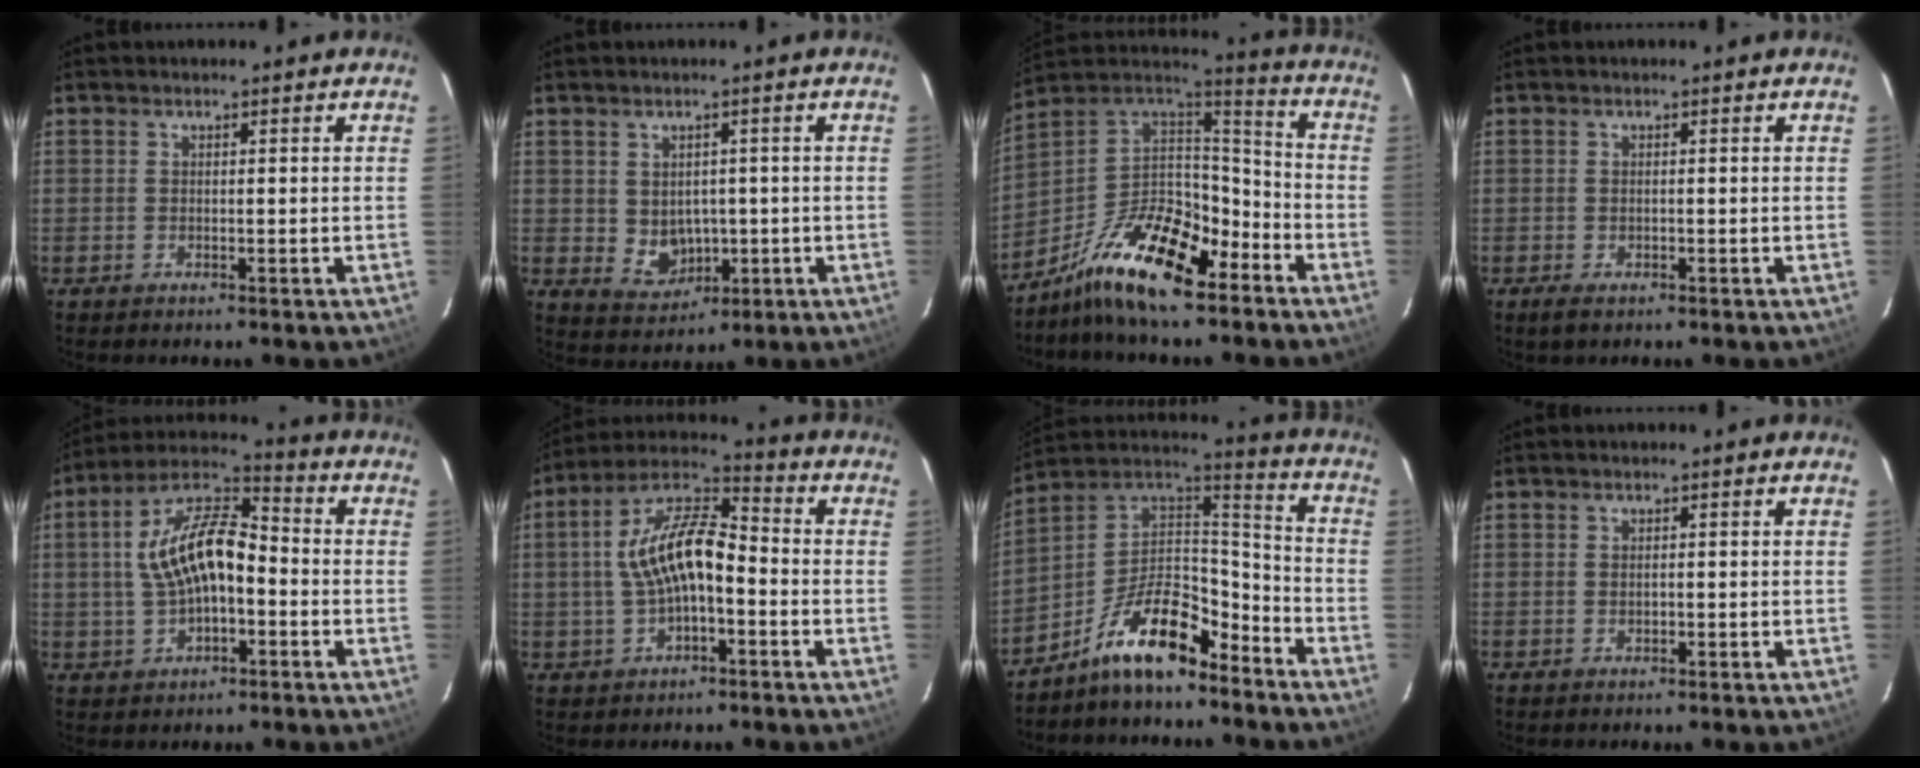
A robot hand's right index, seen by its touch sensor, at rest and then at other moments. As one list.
[{"total": 5.5, "force": [-0.2, 4.8, 2.7], "torque": [-0.052, 0.001, 0.016]}, {"total": 18.5, "force": [-11.6, 7.3, 12.5], "torque": [-0.239, 0.010, -0.215]}, {"total": 2.0, "force": [-1.2, 0.9, 1.3], "torque": [-0.027, -0.005, -0.020]}, {"total": 13.4, "force": [-1.0, 6.5, 11.6], "torque": [-0.228, 0.025, -0.017]}, {"total": 12.5, "force": [-1.6, 5.5, 11.1], "torque": [-0.217, 0.023, -0.028]}, {"total": 14.5, "force": [-9.7, 5.6, 9.2], "torque": [-0.187, 0.032, -0.178]}, {"total": 0.8, "force": [-0.1, 0.5, 0.5], "torque": [-0.008, 0.004, -0.002]}]